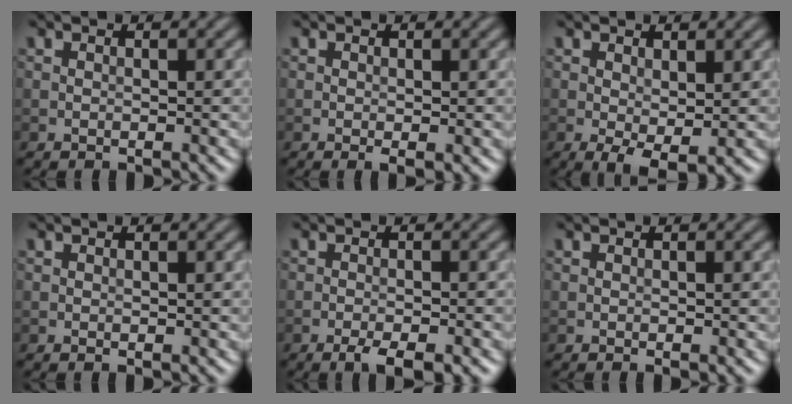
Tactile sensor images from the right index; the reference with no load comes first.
{"total": 0.8, "force": [-0.2, 0.1, 0.8], "torque": [-0.011, -0.005, -0.002]}
{"total": 2.5, "force": [-0.1, 1.0, 2.3], "torque": [-0.040, -0.009, 0.001]}
{"total": 0.0}
{"total": 3.0, "force": [-1.9, 0.5, 2.3], "torque": [-0.041, -0.001, -0.034]}
{"total": 0.0}